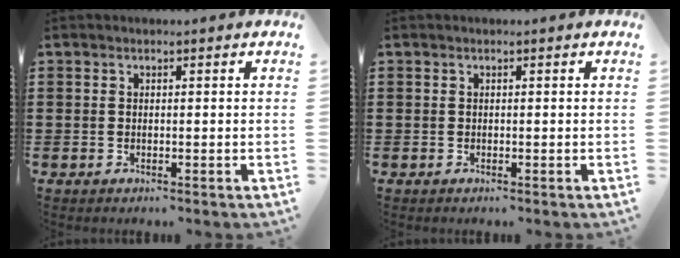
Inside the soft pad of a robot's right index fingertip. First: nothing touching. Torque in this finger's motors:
{"motor_torque": [2.14, 0.00, 0.03, 0.00]}